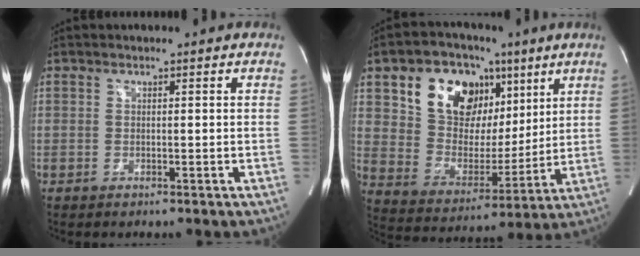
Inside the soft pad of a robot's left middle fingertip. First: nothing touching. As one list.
[{"total": 16.0, "force": [8.0, 10.6, 8.9], "torque": [-0.156, 0.030, 0.150]}]